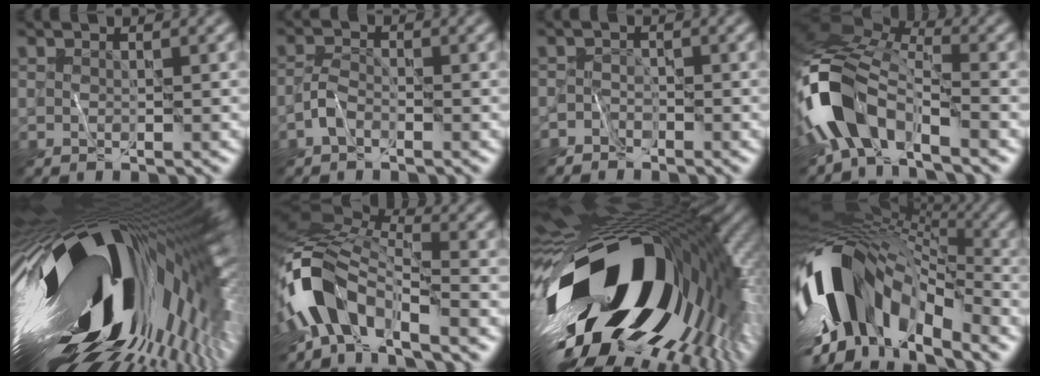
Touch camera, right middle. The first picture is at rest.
{"total": 2.0, "force": [-1.4, 1.0, 1.0], "torque": [-0.016, 0.007, -0.035]}
{"total": 1.6, "force": [-1.4, 0.8, -0.2], "torque": [0.008, 0.006, -0.033]}
{"total": 9.6, "force": [-5.3, 4.9, 6.3], "torque": [-0.121, 0.004, -0.115]}
{"total": 20.7, "force": [0.2, 8.9, 18.7], "torque": [-0.321, -0.068, -0.002]}
{"total": 8.4, "force": [-4.9, 3.9, 5.6], "torque": [-0.104, 0.011, -0.112]}
{"total": 20.4, "force": [-1.6, 11.4, 16.9], "torque": [-0.301, -0.060, -0.033]}
{"total": 15.4, "force": [-4.1, 8.7, 12.0], "torque": [-0.227, 0.003, -0.078]}